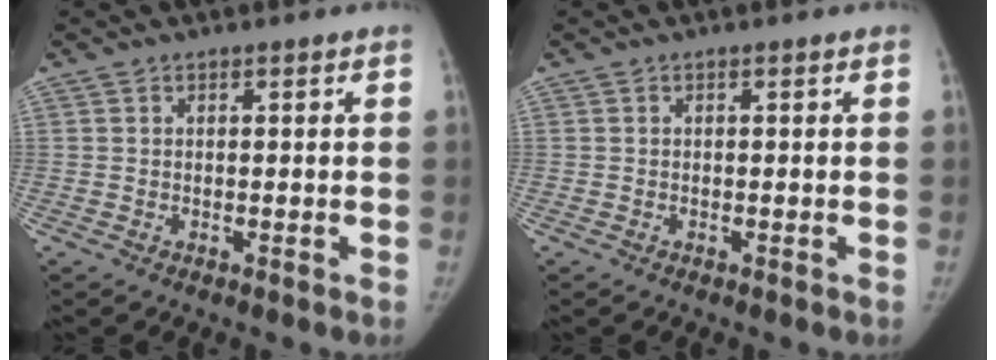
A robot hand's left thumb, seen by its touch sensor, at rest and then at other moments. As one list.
[{"total": 0.0}]